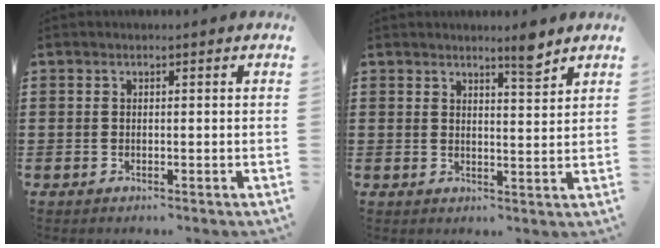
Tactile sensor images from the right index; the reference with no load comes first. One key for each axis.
{"total": 4.0, "fx": 3.4, "fy": 0.0, "fz": 2.1, "tx": -0.040, "ty": -0.006, "tz": 0.058}